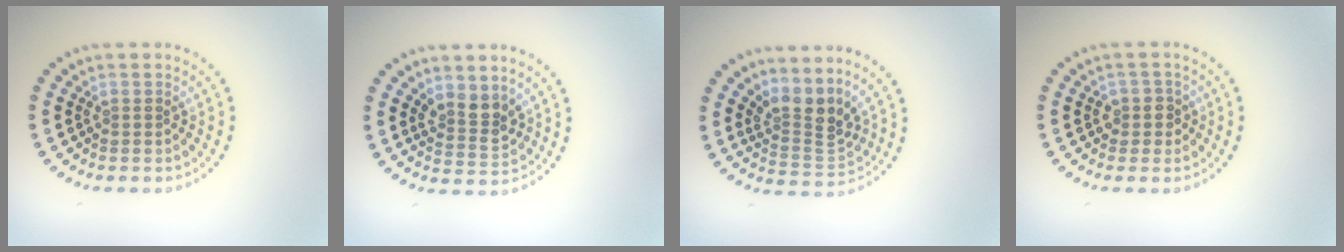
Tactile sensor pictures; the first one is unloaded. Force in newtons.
{"total": 2.6, "press": 2.4, "slide": 1.2}
{"total": 3.4, "press": 2.4, "slide": 2.5}
{"total": 1.8, "press": 1.5, "slide": 1.0}